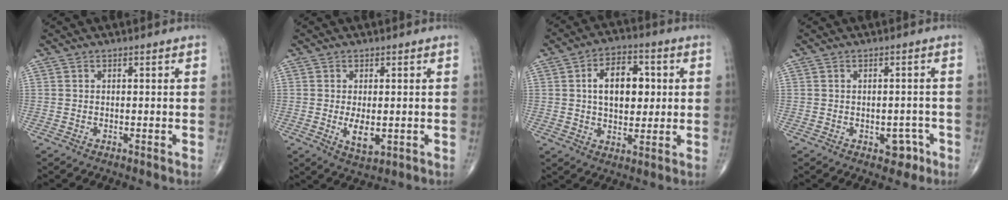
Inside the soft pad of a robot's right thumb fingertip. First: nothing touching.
{"total": 4.6, "force": [-0.6, 2.2, 4.0], "torque": [-0.065, -0.012, -0.003]}
{"total": 11.5, "force": [1.8, 7.1, 8.8], "torque": [-0.110, 0.005, 0.027]}
{"total": 3.5, "force": [-1.6, 2.4, 1.9], "torque": [-0.003, 0.013, -0.018]}